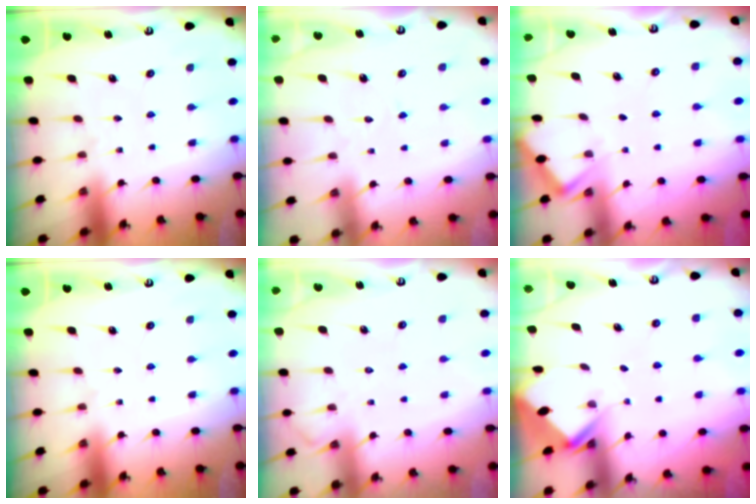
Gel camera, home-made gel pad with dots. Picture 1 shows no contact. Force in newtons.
{"total": 3.0, "press": 3.0, "slide": 0.3}
{"total": 2.1, "press": 2.1, "slide": 0.3}
{"total": 0.0}
{"total": 4.0, "press": 4.0, "slide": 0.6}
{"total": 2.6, "press": 2.6, "slide": 0.2}